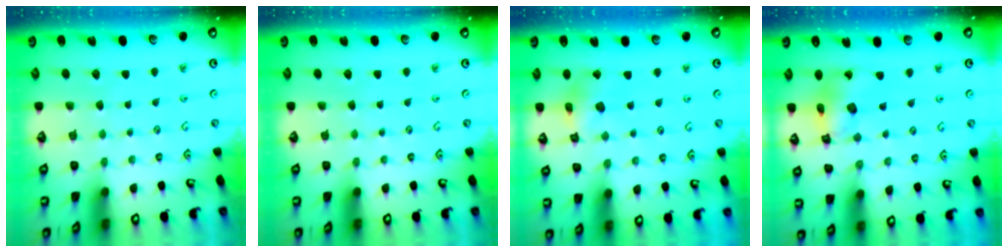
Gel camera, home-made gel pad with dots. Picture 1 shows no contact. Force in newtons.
{"total": 0.0}
{"total": 6.3, "press": 6.3, "slide": 0.5}
{"total": 13.1, "press": 12.9, "slide": 1.9}